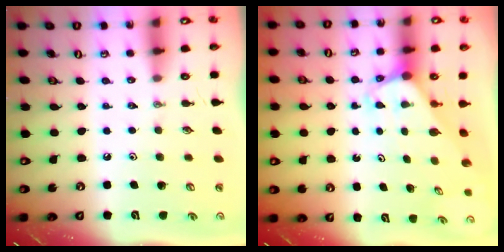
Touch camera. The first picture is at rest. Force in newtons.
{"total": 1.9, "press": 1.9, "slide": 0.1}